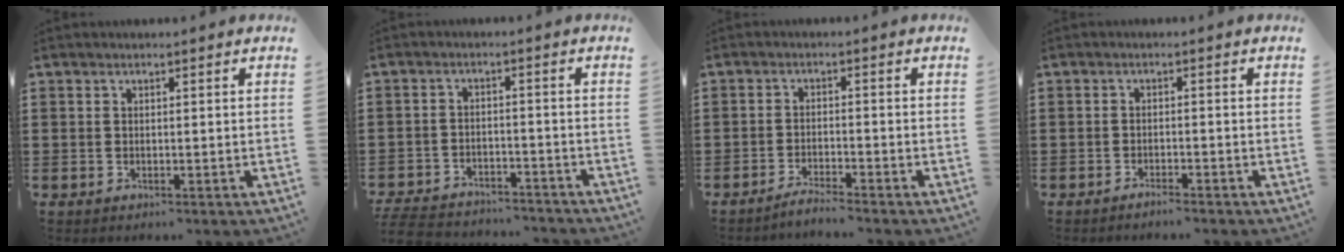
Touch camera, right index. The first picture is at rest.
{"total": 5.2, "force": [-5.1, 0.6, 0.9], "torque": [-0.033, -0.003, -0.106]}
{"total": 2.5, "force": [-2.4, -0.4, 0.5], "torque": [-0.009, 0.000, -0.047]}
{"total": 1.5, "force": [-1.4, -0.1, 0.3], "torque": [-0.008, -0.001, -0.027]}